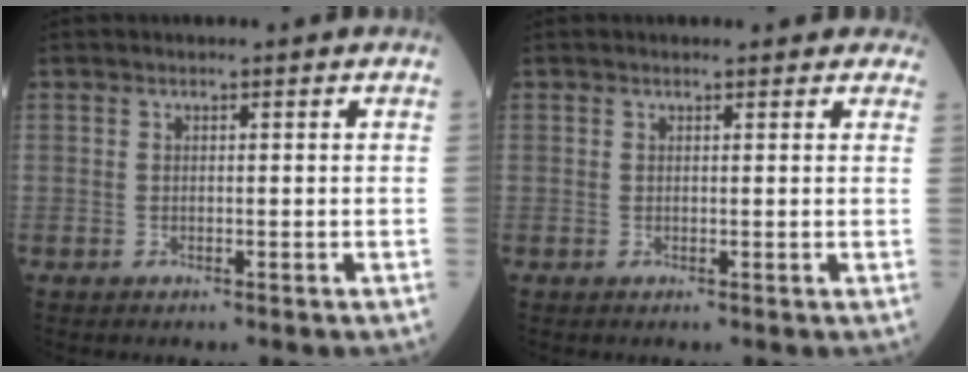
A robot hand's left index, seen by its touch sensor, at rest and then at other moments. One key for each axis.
{"total": 4.0, "fx": 3.6, "fy": 1.5, "fz": 1.0, "tx": -0.002, "ty": 0.007, "tz": 0.027}